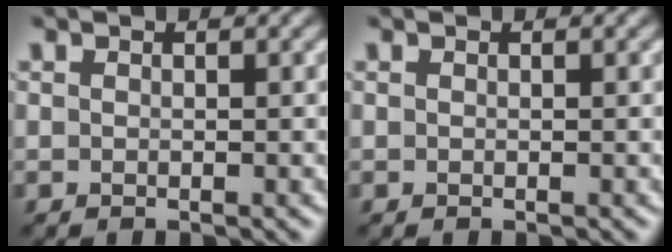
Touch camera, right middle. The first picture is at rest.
{"total": 0.0}